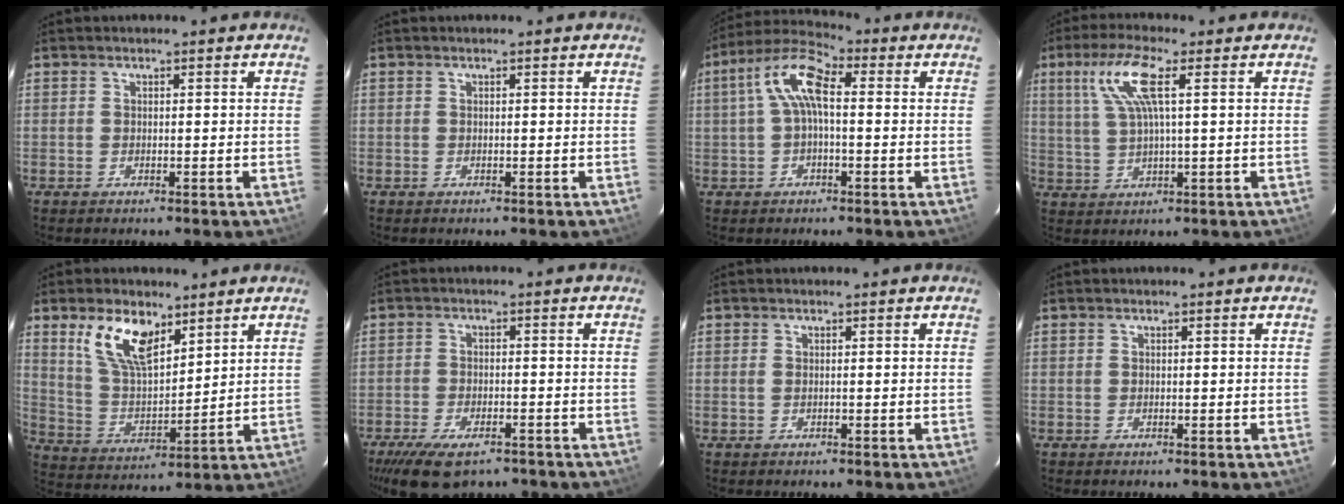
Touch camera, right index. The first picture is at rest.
{"total": 0.0}
{"total": 8.6, "force": [0.7, 3.6, 7.8], "torque": [-0.164, 0.030, 0.010]}
{"total": 8.5, "force": [3.1, 1.6, 7.8], "torque": [-0.157, 0.013, 0.063]}
{"total": 11.6, "force": [6.8, 5.3, 7.7], "torque": [-0.148, 0.012, 0.140]}
{"total": 10.4, "force": [-7.5, 4.3, 5.8], "torque": [-0.130, -0.018, -0.124]}
{"total": 0.0}
{"total": 0.0}